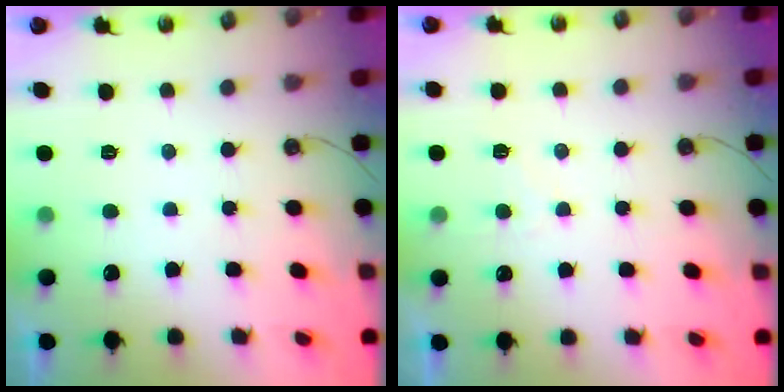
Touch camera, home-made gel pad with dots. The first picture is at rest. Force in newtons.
{"total": 3.2, "press": 3.2, "slide": 0.4}